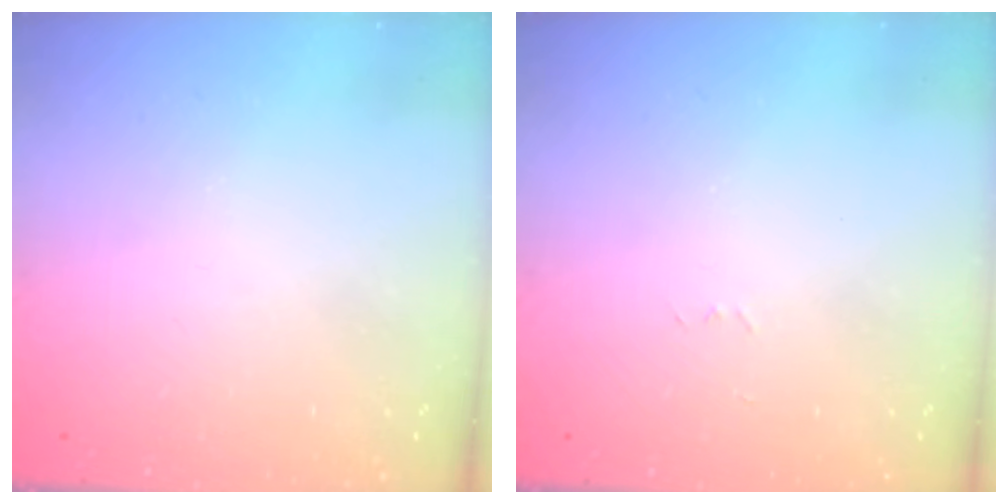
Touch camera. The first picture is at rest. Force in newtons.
{"total": 2.6, "press": 2.6, "slide": 0.4}